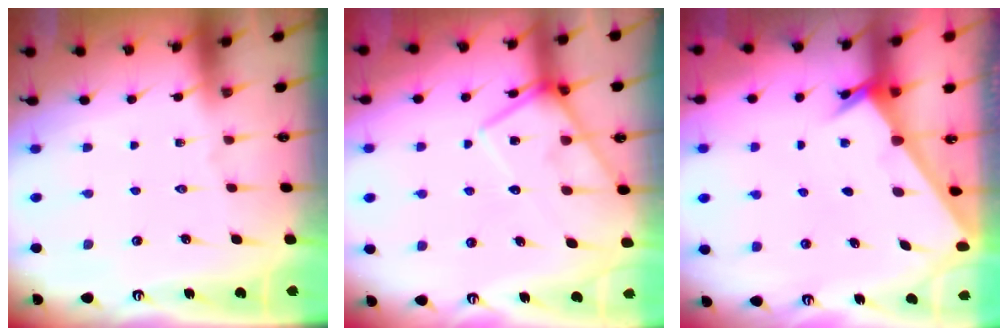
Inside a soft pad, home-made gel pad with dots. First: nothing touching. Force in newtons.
{"total": 11.5, "press": 11.5, "slide": 1.0}
{"total": 2.3, "press": 2.3, "slide": 0.3}